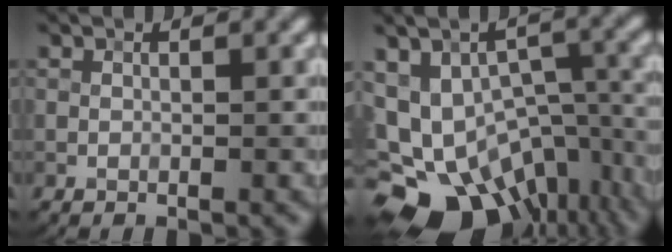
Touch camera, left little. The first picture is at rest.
{"total": 16.5, "force": [-8.0, 10.9, 9.3], "torque": [-0.173, -0.023, -0.091]}